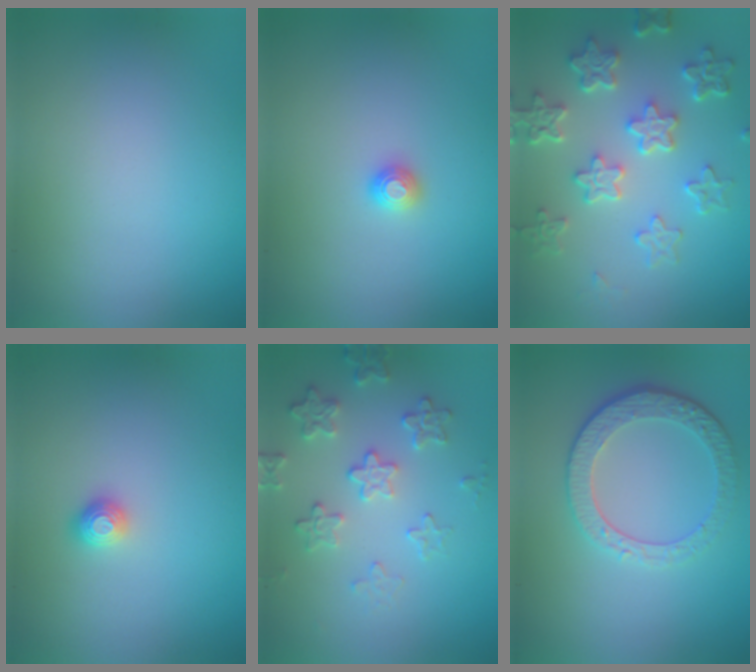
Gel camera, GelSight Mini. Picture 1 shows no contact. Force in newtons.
{"total": 1.2, "press": 1.1, "slide": 0.3}
{"total": 6.0, "press": 4.7, "slide": 3.7}
{"total": 1.1, "press": 1.0, "slide": 0.3}
{"total": 3.1, "press": 3.0, "slide": 0.5}
{"total": 3.9, "press": 3.1, "slide": 2.4}